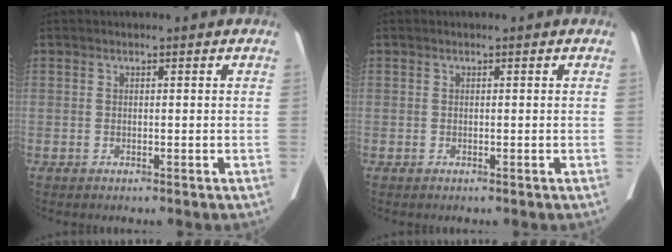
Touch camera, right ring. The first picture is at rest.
{"total": 0.0}